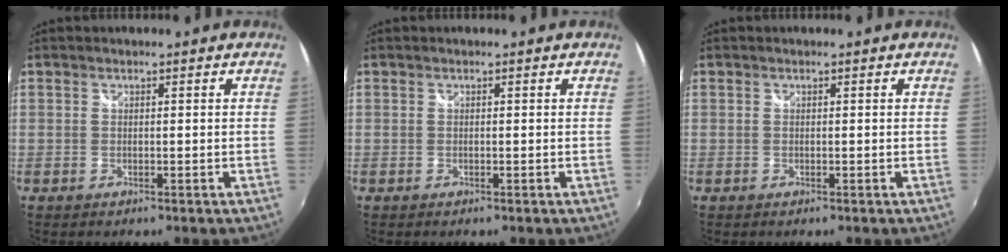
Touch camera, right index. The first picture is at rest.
{"total": 0.0}
{"total": 0.0}